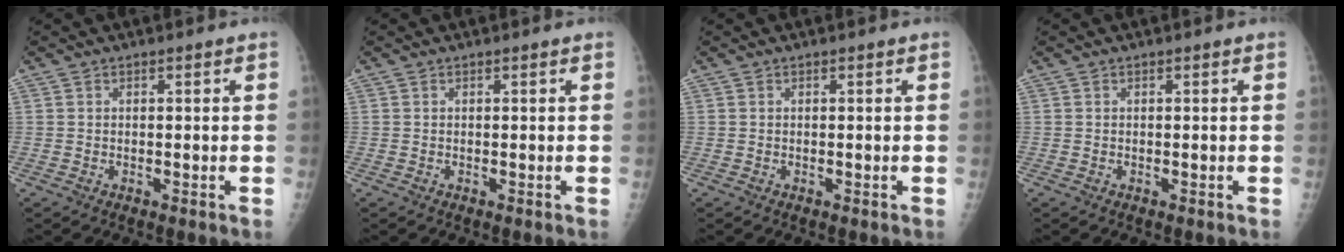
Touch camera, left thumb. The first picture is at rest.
{"total": 0.0}
{"total": 0.0}
{"total": 0.0}